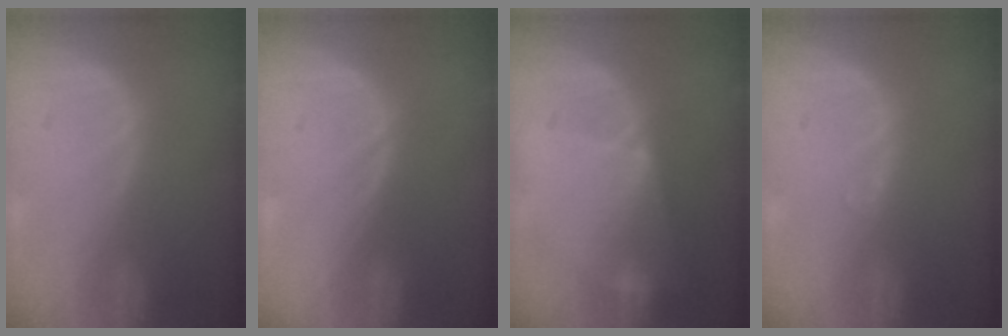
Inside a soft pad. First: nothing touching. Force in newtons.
{"total": 0.0}
{"total": 6.3, "press": 6.3, "slide": 0.7}
{"total": 0.6, "press": 0.5, "slide": 0.4}